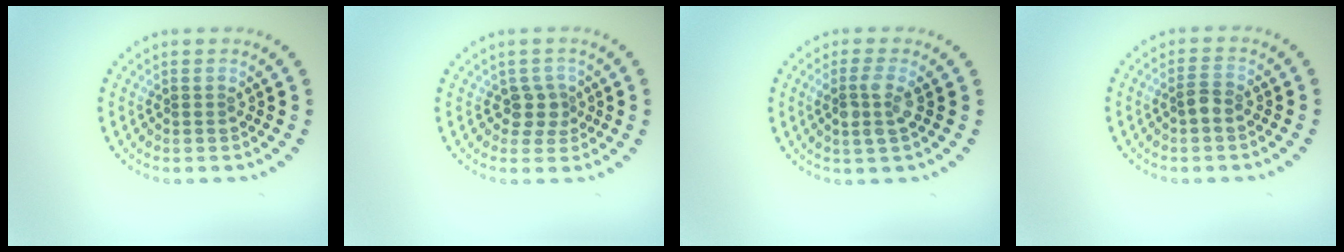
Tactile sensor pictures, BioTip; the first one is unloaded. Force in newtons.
{"total": 1.8, "press": 1.5, "slide": 1.1}
{"total": 2.2, "press": 2.0, "slide": 0.9}
{"total": 1.5, "press": 1.3, "slide": 0.6}